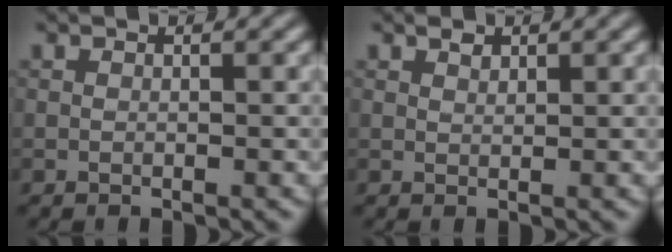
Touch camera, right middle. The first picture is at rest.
{"total": 0.9, "force": [0.7, 0.4, 0.3], "torque": [-0.007, 0.000, 0.014]}